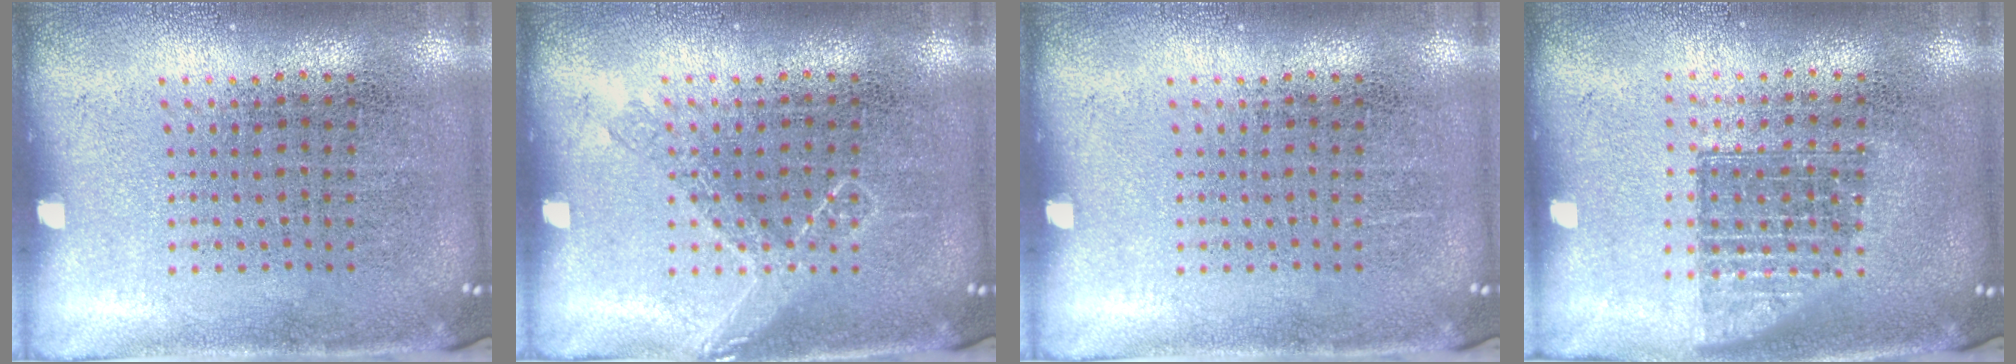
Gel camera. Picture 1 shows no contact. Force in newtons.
{"total": 1.7, "press": 1.7, "slide": 0.3}
{"total": 0.0}
{"total": 1.3, "press": 1.1, "slide": 0.8}